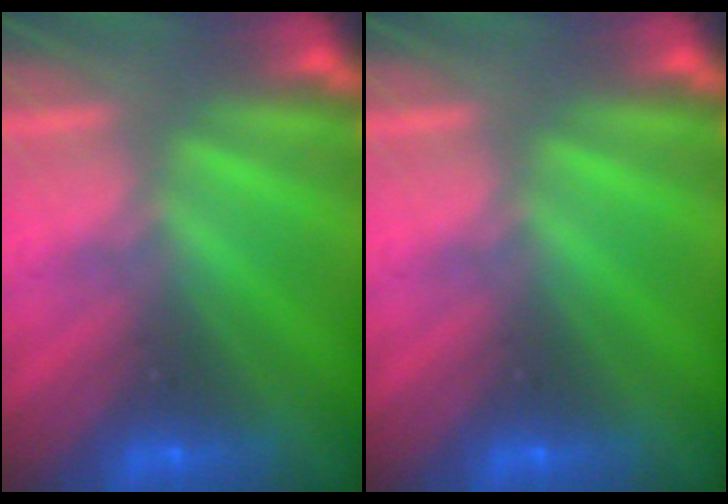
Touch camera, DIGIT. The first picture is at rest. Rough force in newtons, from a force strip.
{"total": 0.0}